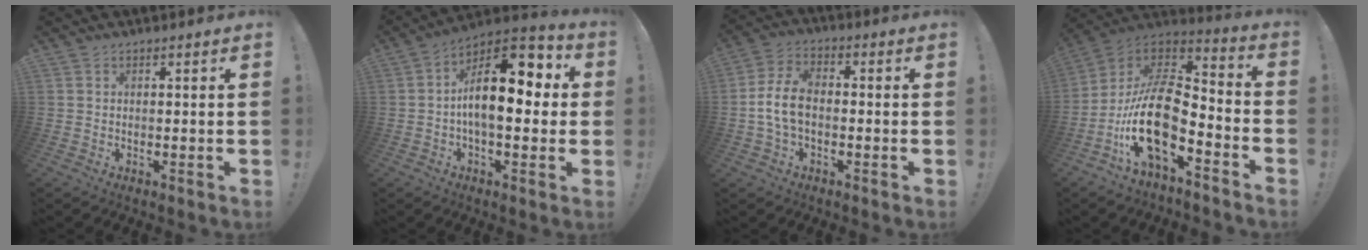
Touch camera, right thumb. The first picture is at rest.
{"total": 17.8, "force": [1.2, 9.0, 15.3], "torque": [-0.233, 0.001, 0.013]}
{"total": 9.6, "force": [-1.4, 6.2, 7.2], "torque": [-0.144, 0.009, -0.023]}
{"total": 18.9, "force": [-6.4, 8.3, 15.7], "torque": [-0.329, 0.021, -0.114]}